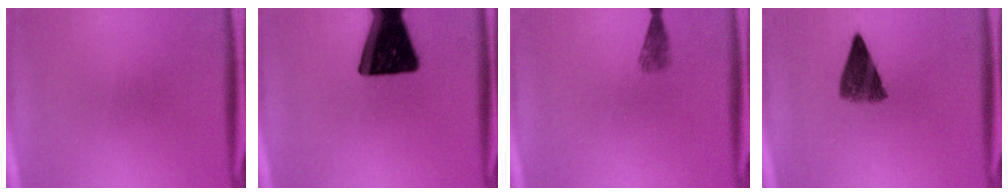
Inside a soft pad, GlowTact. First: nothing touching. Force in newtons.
{"total": 19.3}
{"total": 1.9}
{"total": 6.8}